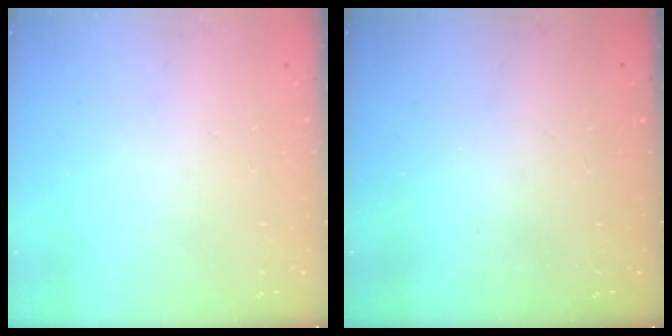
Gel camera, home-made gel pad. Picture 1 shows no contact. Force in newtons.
{"total": 0.0}